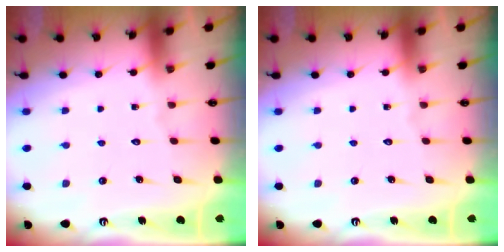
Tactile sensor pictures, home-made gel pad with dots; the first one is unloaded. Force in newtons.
{"total": 0.0}